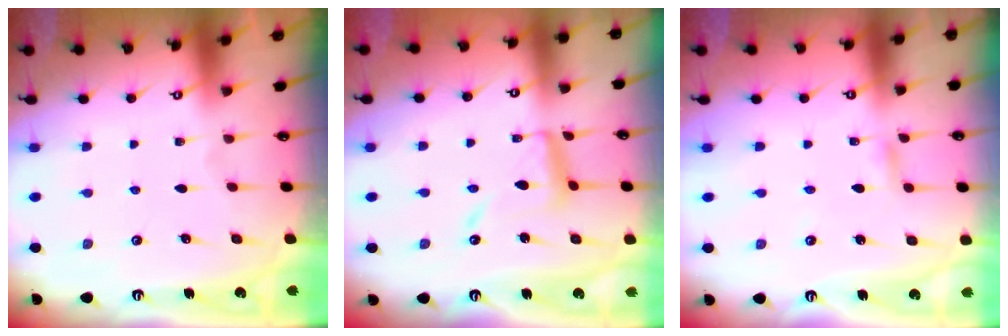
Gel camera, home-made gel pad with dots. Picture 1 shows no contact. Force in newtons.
{"total": 12.2, "press": 12.1, "slide": 1.2}
{"total": 2.4, "press": 2.4, "slide": 0.1}